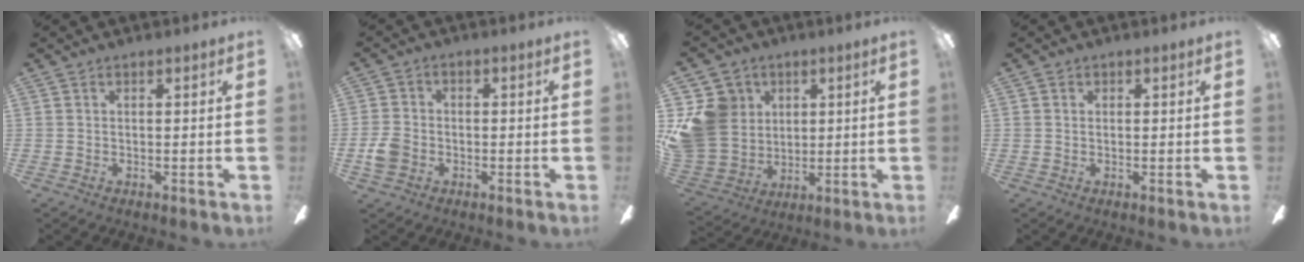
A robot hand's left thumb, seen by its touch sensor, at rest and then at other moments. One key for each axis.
{"total": 5.0, "fx": -2.0, "fy": 3.9, "fz": 2.3, "tx": -0.048, "ty": 0.015, "tz": -0.036}
{"total": 14.6, "fx": 3.4, "fy": 13.1, "fz": 5.4, "tx": -0.138, "ty": -0.006, "tz": 0.069}
{"total": 0.6, "fx": 0.1, "fy": 0.5, "fz": 0.2, "tx": -0.004, "ty": 0.003, "tz": 0.002}